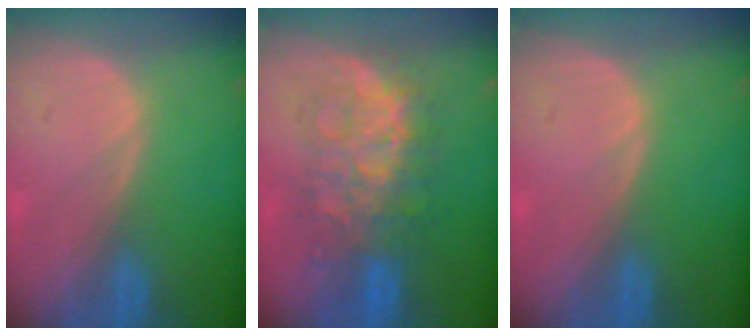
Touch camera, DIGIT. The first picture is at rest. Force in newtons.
{"total": 8.9, "press": 8.9, "slide": 0.3}
{"total": 0.0}